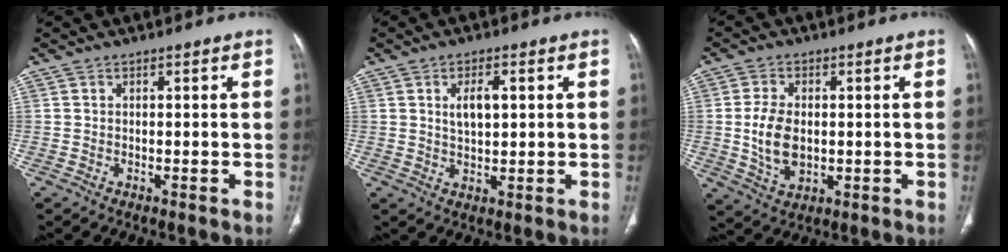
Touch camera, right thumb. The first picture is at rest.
{"total": 5.1, "force": [1.3, 2.4, 4.3], "torque": [-0.071, -0.004, 0.025]}
{"total": 8.2, "force": [-0.1, 5.2, 6.4], "torque": [-0.119, -0.005, 0.007]}